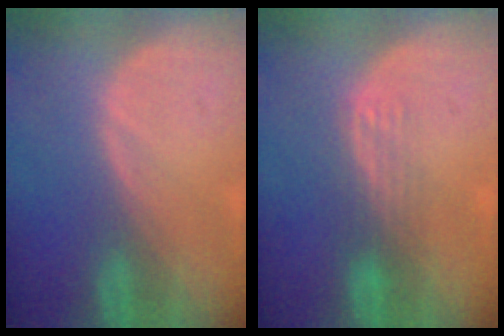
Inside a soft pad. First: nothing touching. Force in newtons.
{"total": 2.9, "press": 2.7, "slide": 1.2}